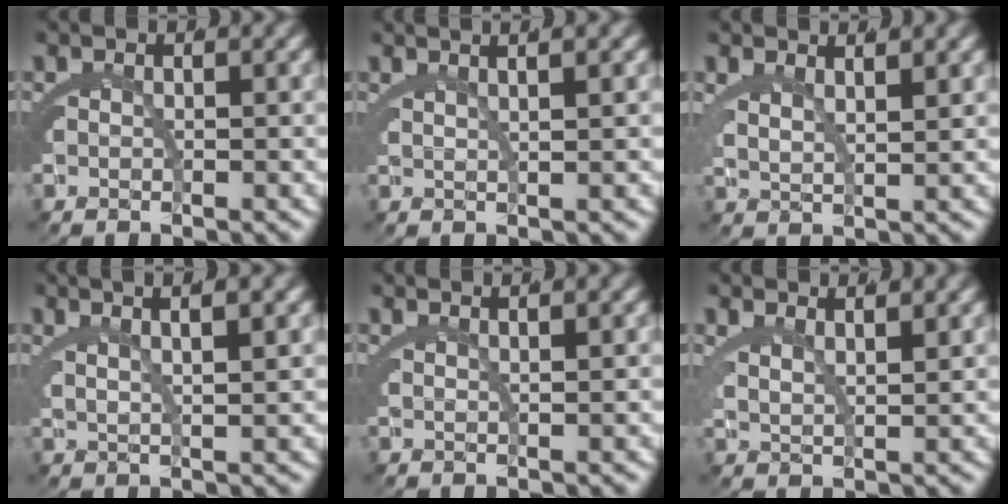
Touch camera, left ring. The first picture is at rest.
{"total": 3.9, "force": [3.0, 0.2, 2.6], "torque": [-0.022, 0.018, 0.046]}
{"total": 2.6, "force": [2.1, 0.3, 1.5], "torque": [-0.035, -0.009, 0.047]}
{"total": 5.0, "force": [3.4, 0.9, 3.6], "torque": [-0.043, 0.017, 0.051]}
{"total": 1.9, "force": [1.5, -0.8, 0.8], "torque": [-0.005, 0.006, 0.026]}
{"total": 2.5, "force": [2.2, 0.1, 1.3], "torque": [-0.031, -0.009, 0.048]}